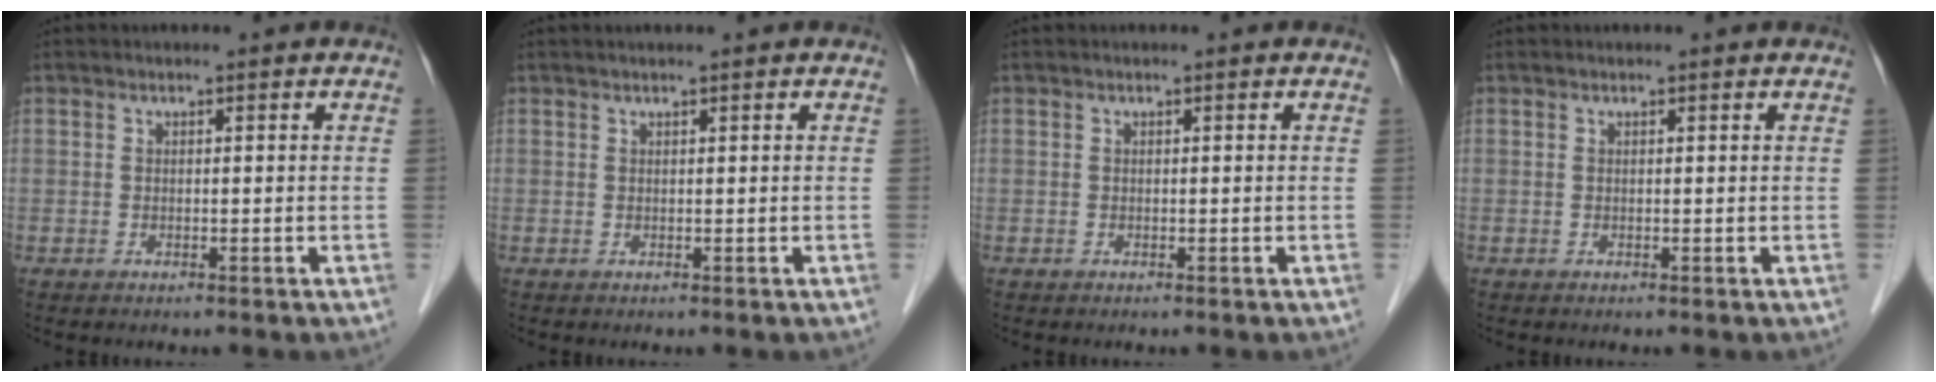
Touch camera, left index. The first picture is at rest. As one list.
[{"total": 1.3, "force": [1.0, -0.3, 0.8], "torque": [-0.020, 0.014, 0.023]}, {"total": 0.0}, {"total": 0.8, "force": [0.6, 0.0, 0.4], "torque": [-0.014, 0.015, 0.014]}]